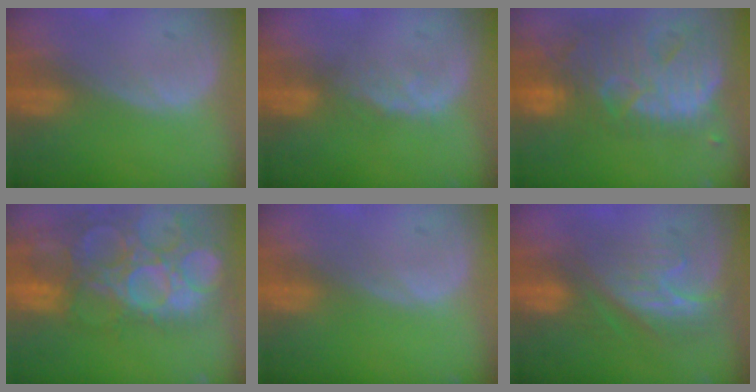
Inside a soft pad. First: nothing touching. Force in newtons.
{"total": 1.9, "press": 1.9, "slide": 0.3}
{"total": 13.9, "press": 11.7, "slide": 7.5}
{"total": 15.4, "press": 12.7, "slide": 8.7}
{"total": 0.0}
{"total": 8.6, "press": 7.5, "slide": 4.3}